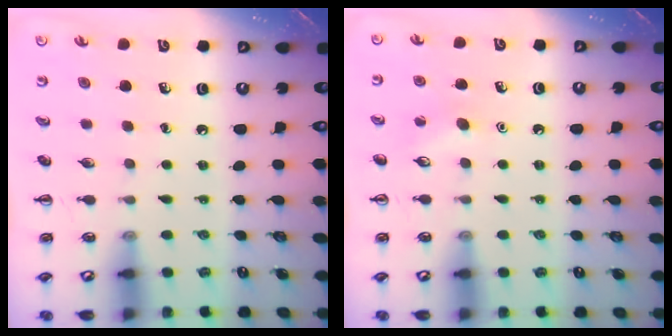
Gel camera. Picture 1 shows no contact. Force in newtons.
{"total": 6.4, "press": 6.1, "slide": 1.9}